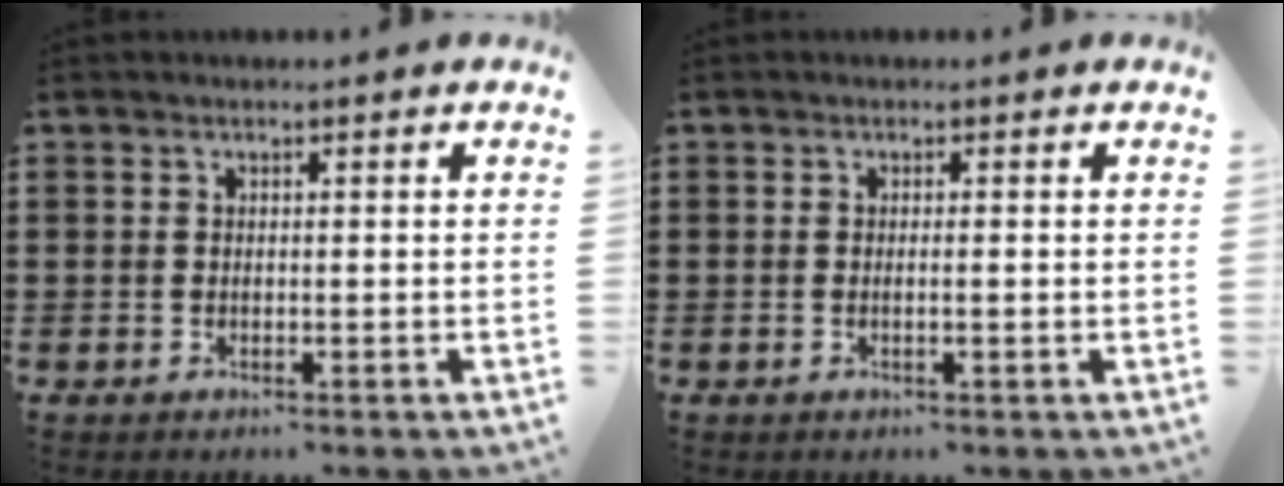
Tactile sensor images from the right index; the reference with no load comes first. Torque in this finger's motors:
{"motor_torque": [-0.29, 0.37, 0.00, 0.00]}